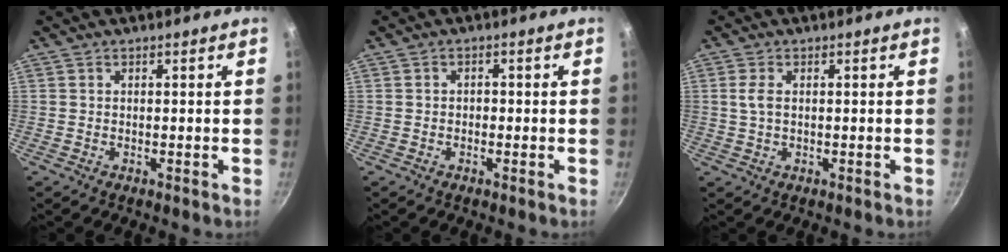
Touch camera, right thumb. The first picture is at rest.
{"total": 1.1, "force": [-0.5, 0.9, 0.4], "torque": [-0.005, 0.004, -0.009]}
{"total": 2.6, "force": [0.4, 1.5, 2.1], "torque": [-0.044, 0.002, 0.006]}